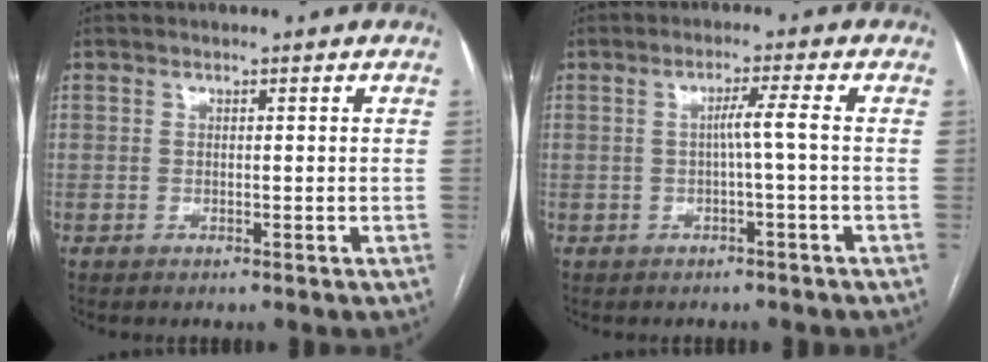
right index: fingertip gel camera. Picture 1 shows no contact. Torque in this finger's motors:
{"motor_torque": [0.57, -0.03, 0.31, 0.07]}